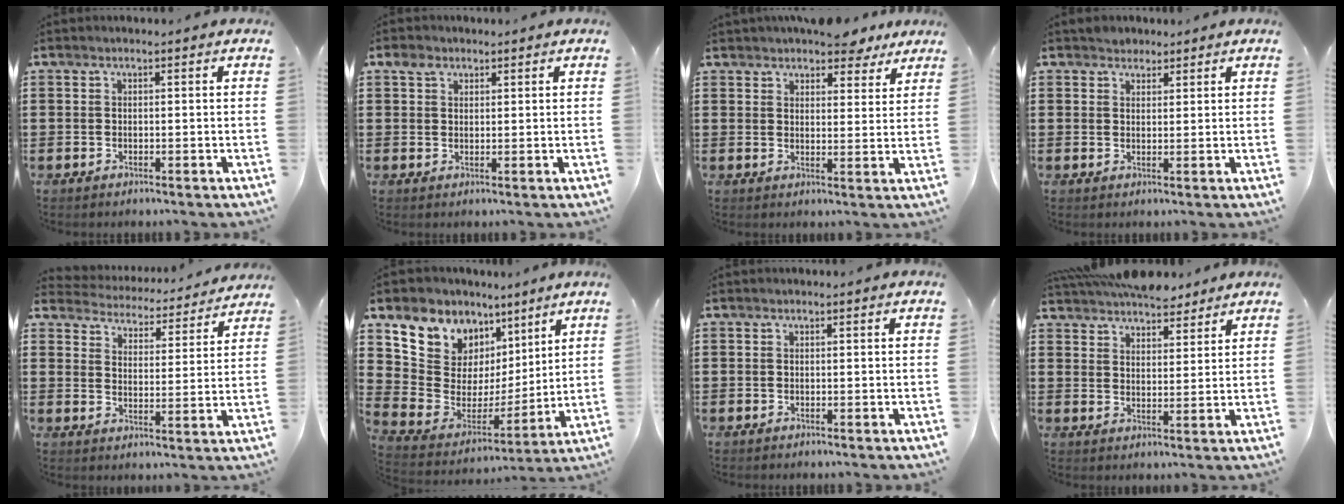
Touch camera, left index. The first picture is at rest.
{"total": 2.5, "force": [1.4, 1.8, 0.9], "torque": [-0.016, 0.004, 0.024]}
{"total": 5.6, "force": [5.1, 1.8, 1.5], "torque": [-0.029, -0.007, 0.094]}
{"total": 2.0, "force": [1.7, 1.1, -0.1], "torque": [-0.004, 0.007, 0.035]}
{"total": 3.9, "force": [3.8, 0.2, -0.6], "torque": [-0.018, -0.037, 0.061]}
{"total": 9.6, "force": [6.3, 7.0, 1.7], "torque": [-0.081, -0.056, 0.121]}
{"total": 0.0}
{"total": 6.6, "force": [6.2, 1.9, 1.5], "torque": [-0.040, -0.012, 0.118]}